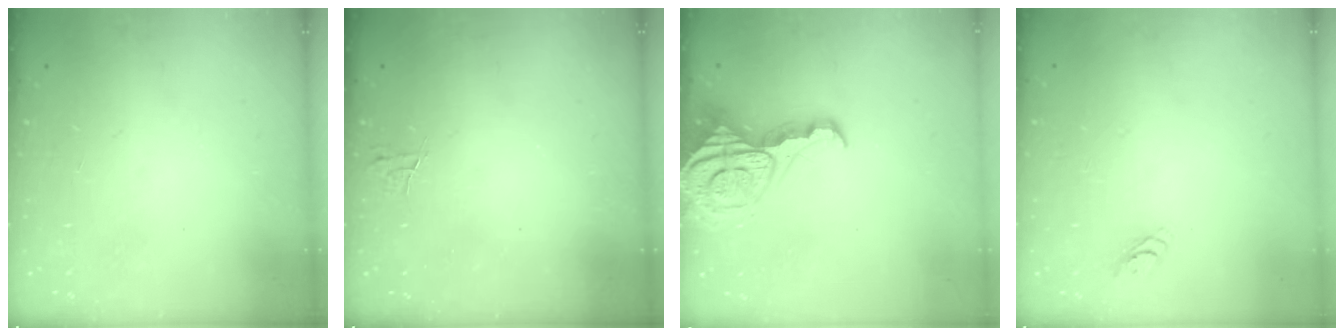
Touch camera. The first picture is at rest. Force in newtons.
{"total": 3.7, "press": 3.7, "slide": 0.4}
{"total": 8.4, "press": 8.4, "slide": 0.8}
{"total": 2.8, "press": 2.8, "slide": 0.3}